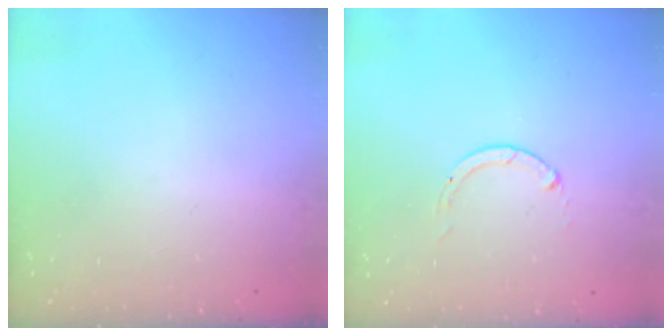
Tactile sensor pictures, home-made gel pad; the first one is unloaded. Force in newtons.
{"total": 0.0}